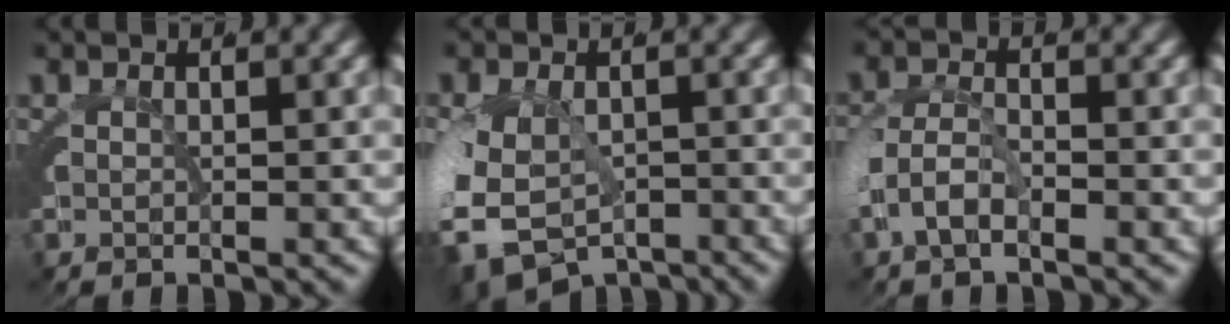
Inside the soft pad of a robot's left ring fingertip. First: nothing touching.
{"total": 9.8, "force": [-5.9, 7.1, 3.2], "torque": [-0.109, -0.060, -0.081]}
{"total": 3.2, "force": [-1.8, 2.4, 1.1], "torque": [-0.046, -0.007, -0.032]}